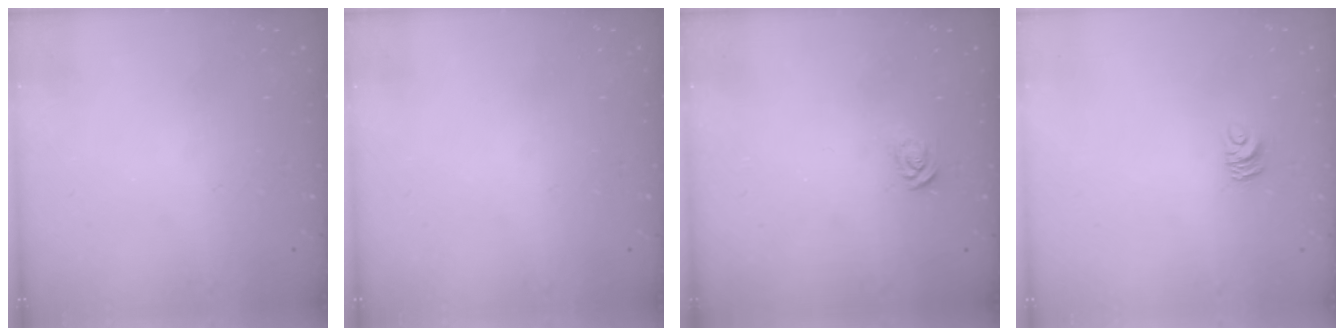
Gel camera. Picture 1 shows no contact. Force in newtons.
{"total": 0.0}
{"total": 3.7, "press": 3.7, "slide": 0.4}
{"total": 5.3, "press": 5.3, "slide": 0.3}